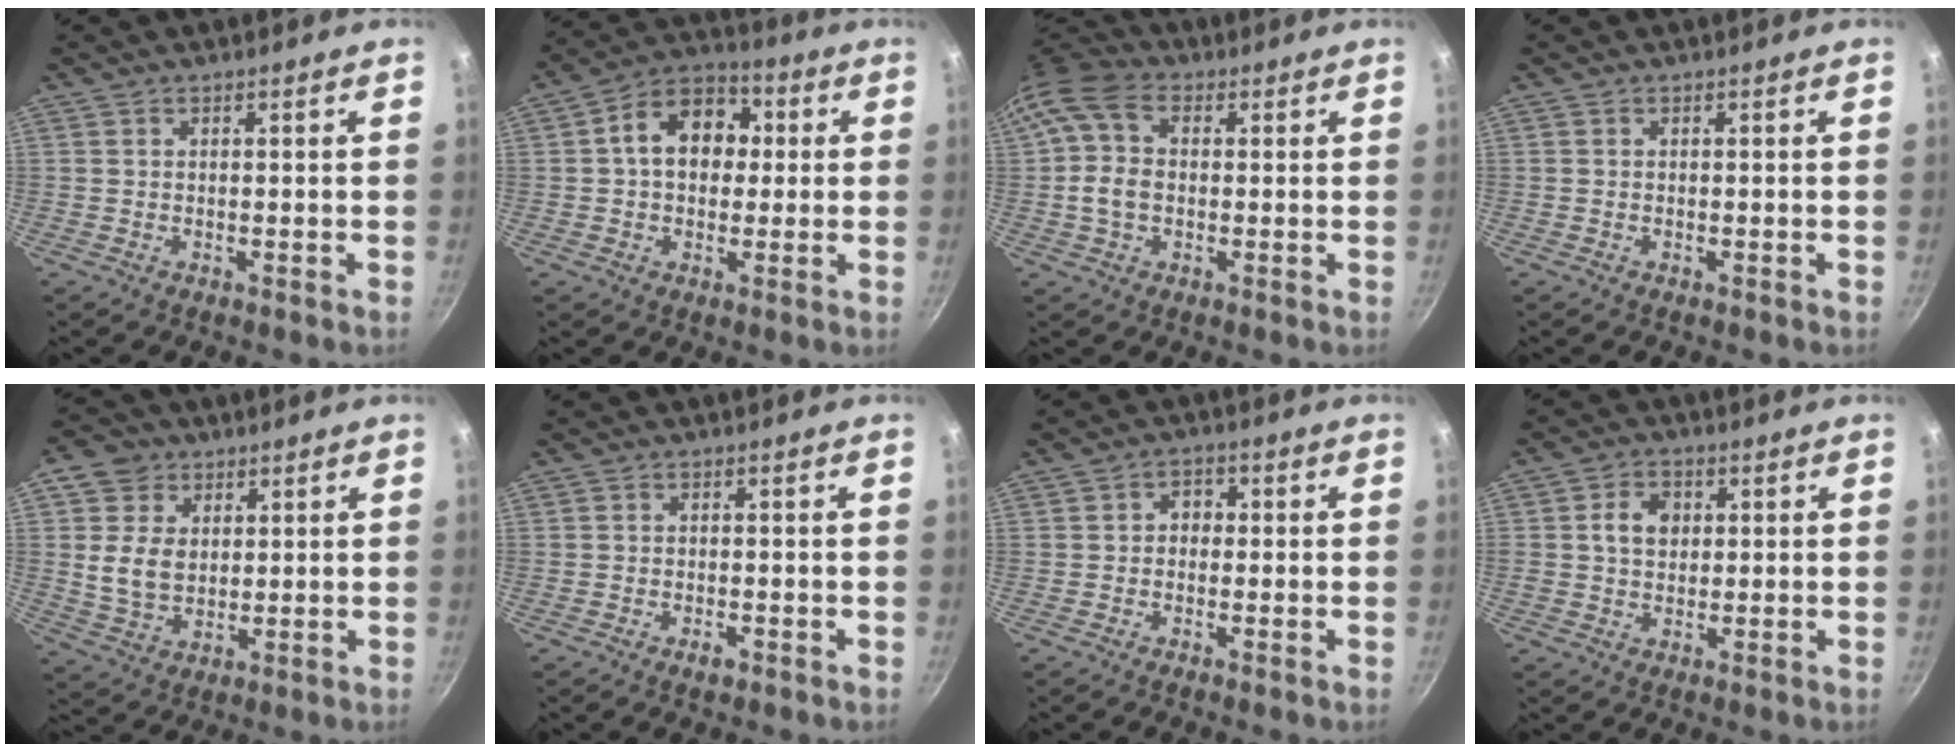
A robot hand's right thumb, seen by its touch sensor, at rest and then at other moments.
{"total": 11.9, "force": [1.4, 8.8, 7.9], "torque": [-0.081, 0.027, 0.002]}
{"total": 9.8, "force": [1.0, 7.0, 6.8], "torque": [-0.129, 0.013, 0.004]}
{"total": 0.0}
{"total": 9.6, "force": [2.4, 7.7, 5.1], "torque": [-0.064, -0.010, 0.046]}
{"total": 1.9, "force": [-1.0, 1.0, 1.2], "torque": [-0.021, 0.007, -0.019]}
{"total": 2.8, "force": [-0.3, 2.3, 1.5], "torque": [-0.007, 0.010, -0.012]}
{"total": 5.5, "force": [0.9, 4.3, 3.3], "torque": [-0.035, 0.006, 0.009]}